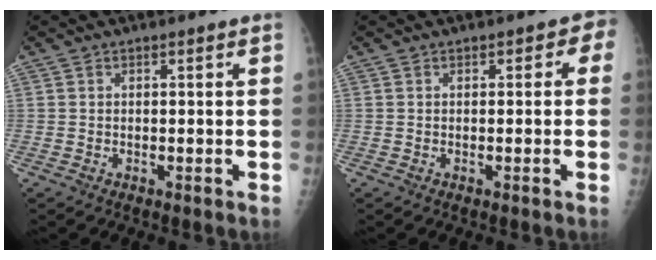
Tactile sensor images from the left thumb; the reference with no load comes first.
{"total": 2.2, "force": [0.1, 1.7, 1.3], "torque": [0.008, 0.008, -0.007]}